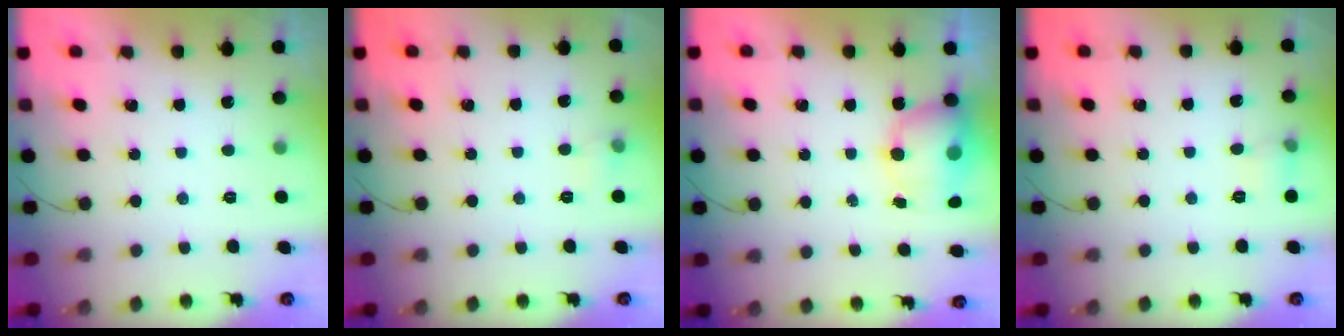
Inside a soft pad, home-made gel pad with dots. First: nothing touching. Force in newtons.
{"total": 4.1, "press": 4.0, "slide": 1.0}
{"total": 12.7, "press": 10.7, "slide": 6.9}
{"total": 5.6, "press": 5.3, "slide": 1.9}